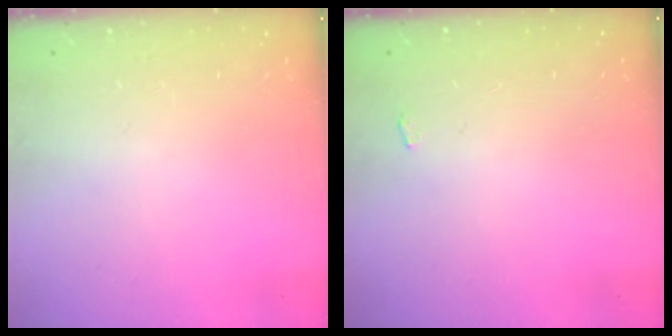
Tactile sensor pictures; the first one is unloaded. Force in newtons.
{"total": 2.8, "press": 2.8, "slide": 0.3}